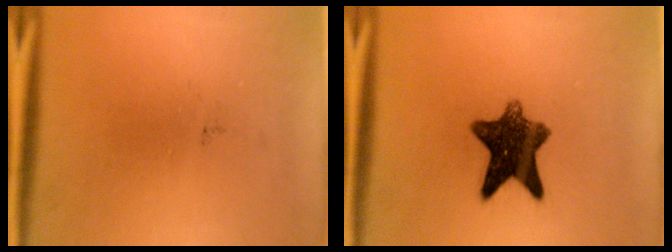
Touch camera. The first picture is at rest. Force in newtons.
{"total": 9.8}